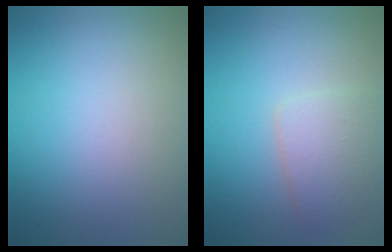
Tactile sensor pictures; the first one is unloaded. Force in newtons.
{"total": 2.9, "press": 2.9, "slide": 0.2}